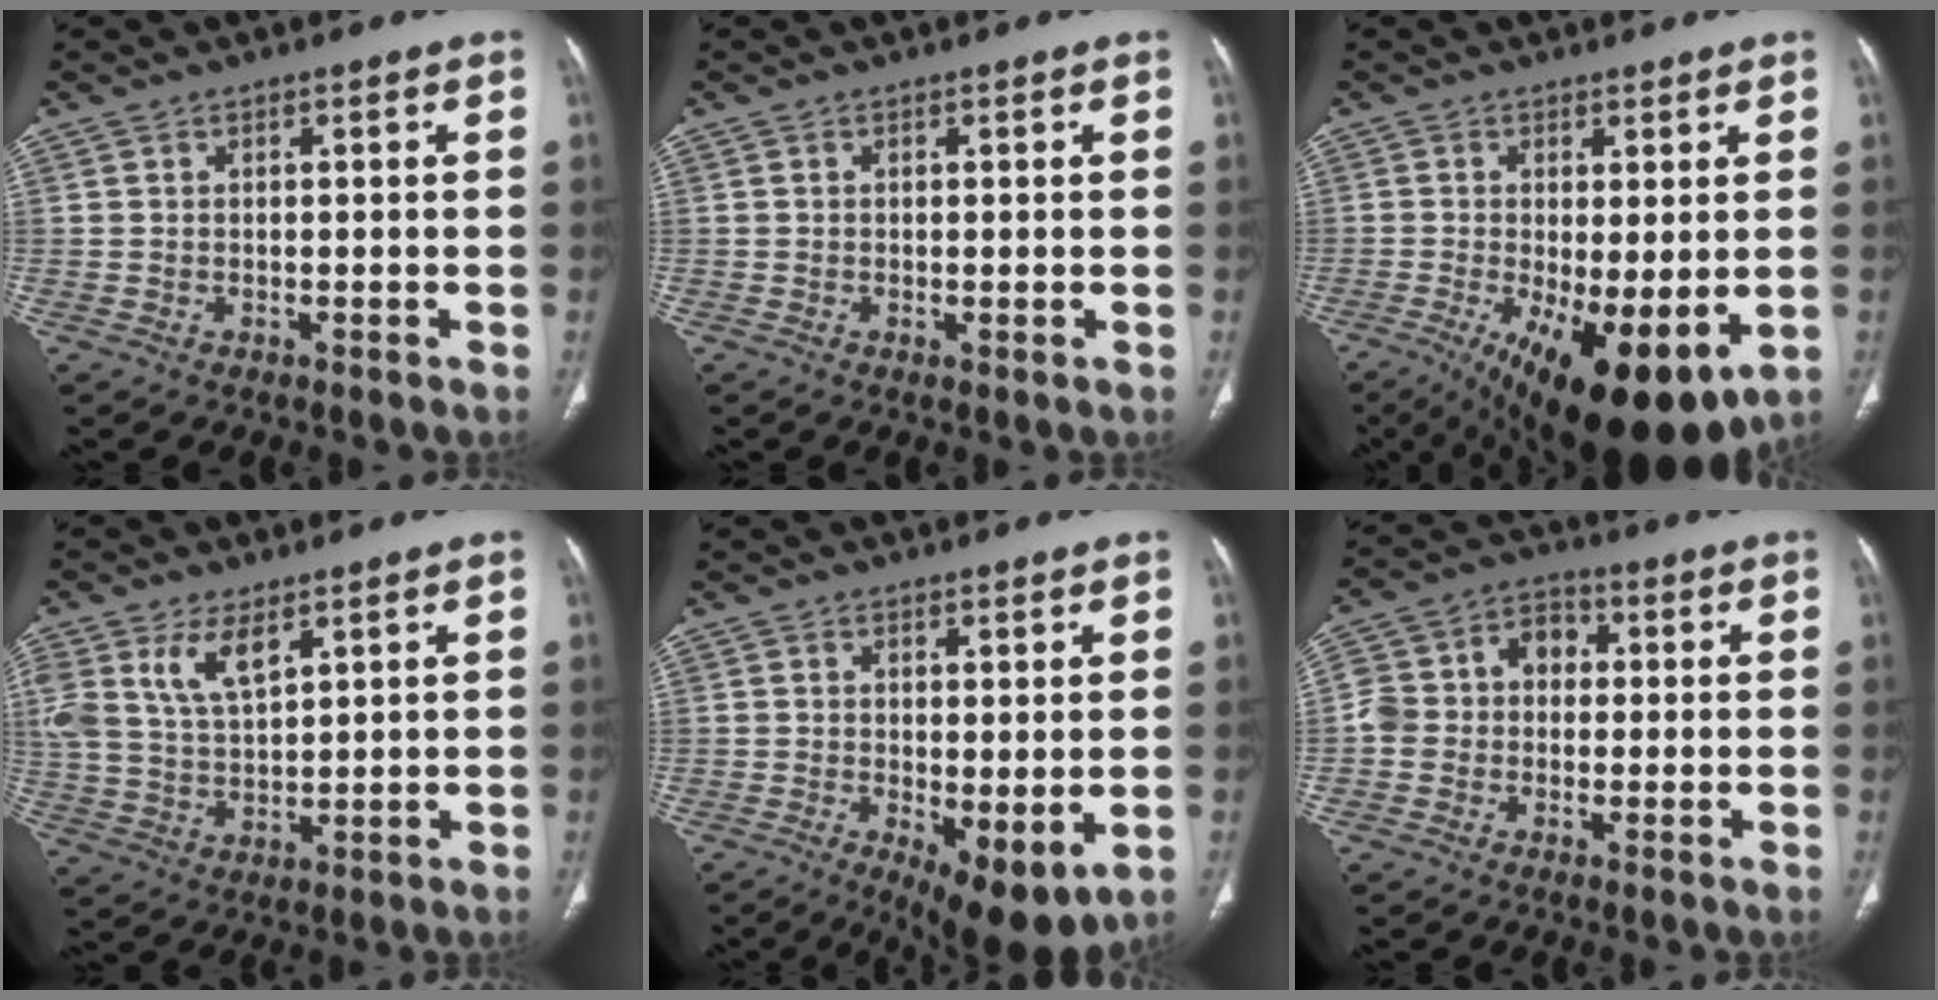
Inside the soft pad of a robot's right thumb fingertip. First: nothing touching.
{"total": 0.6, "force": [-0.1, 0.1, 0.5], "torque": [-0.012, -0.005, 0.001]}
{"total": 16.3, "force": [-5.2, 6.2, 14.2], "torque": [-0.214, -0.028, -0.063]}
{"total": 9.2, "force": [4.9, 4.6, 6.4], "torque": [-0.123, -0.013, 0.106]}
{"total": 9.4, "force": [-2.2, 3.5, 8.4], "torque": [-0.124, -0.023, -0.023]}
{"total": 9.1, "force": [0.0, 7.6, 5.1], "torque": [-0.072, 0.038, -0.011]}